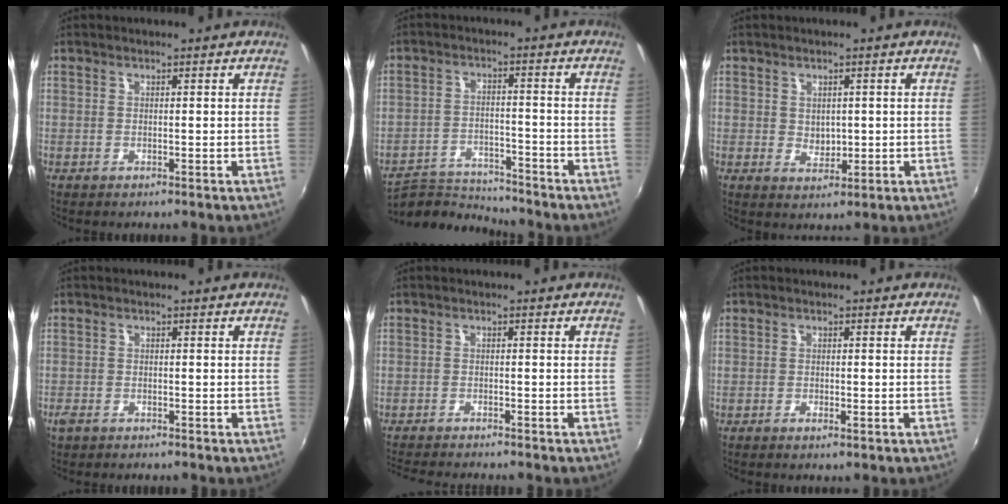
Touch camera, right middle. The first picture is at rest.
{"total": 8.3, "force": [-8.2, 1.6, 0.6], "torque": [-0.033, 0.009, -0.141]}
{"total": 2.7, "force": [0.3, 2.2, 1.5], "torque": [-0.021, -0.001, 0.009]}
{"total": 2.5, "force": [-1.9, 1.2, 1.0], "torque": [-0.028, -0.006, -0.034]}
{"total": 7.1, "force": [-6.5, 0.4, 2.7], "torque": [-0.066, -0.018, -0.105]}
{"total": 1.7, "force": [-1.0, 0.5, 1.2], "torque": [-0.024, -0.002, -0.018]}